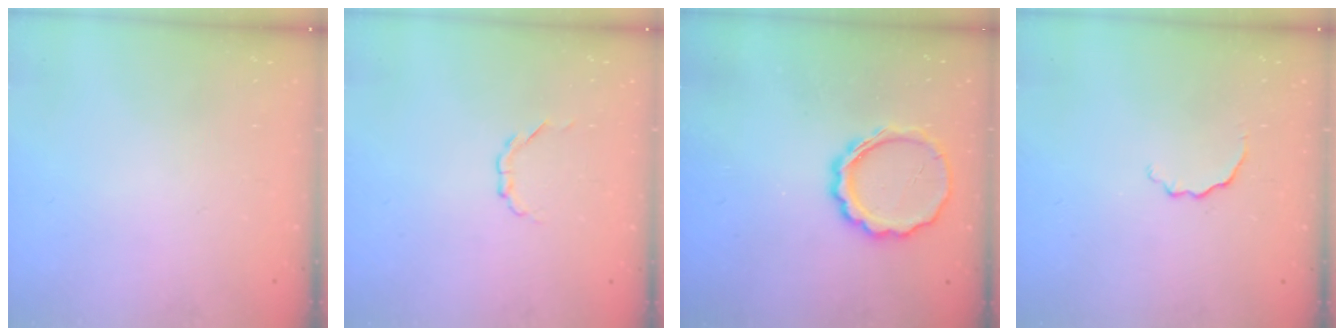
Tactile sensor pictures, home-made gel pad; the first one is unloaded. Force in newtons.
{"total": 2.1, "press": 2.1, "slide": 0.6}
{"total": 11.1, "press": 10.8, "slide": 2.4}
{"total": 2.9, "press": 2.8, "slide": 0.8}